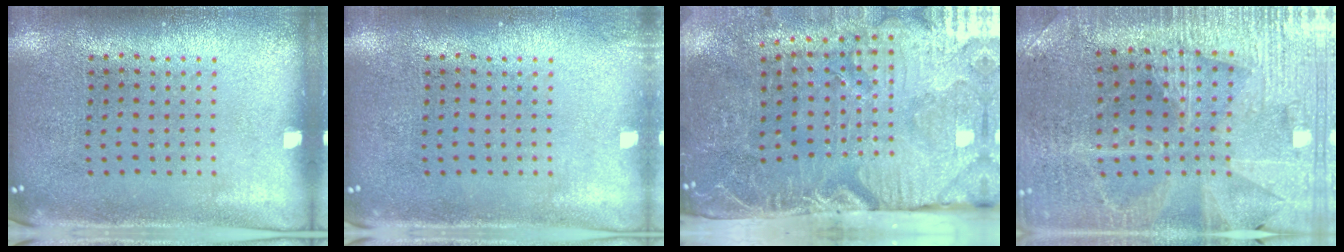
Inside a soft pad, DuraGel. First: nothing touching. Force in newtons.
{"total": 0.7, "press": 0.7, "slide": 0.1}
{"total": 4.8, "press": 4.2, "slide": 2.3}
{"total": 3.0, "press": 2.9, "slide": 0.5}